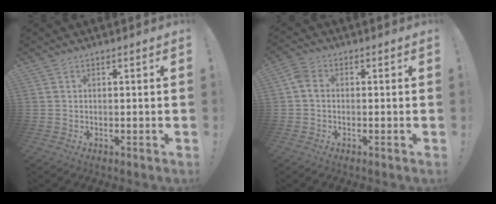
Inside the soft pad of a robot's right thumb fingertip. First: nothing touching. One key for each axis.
{"total": 3.5, "fx": -0.2, "fy": 2.5, "fz": 2.5, "tx": -0.050, "ty": 0.009, "tz": -0.002}